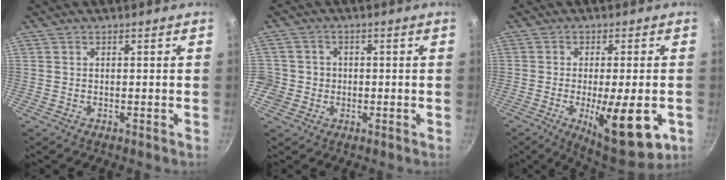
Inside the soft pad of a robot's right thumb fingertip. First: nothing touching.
{"total": 5.3, "force": [-0.9, 5.1, 1.1], "torque": [-0.001, 0.017, -0.018]}
{"total": 15.2, "force": [-4.5, 4.5, 13.8], "torque": [-0.183, -0.002, -0.057]}